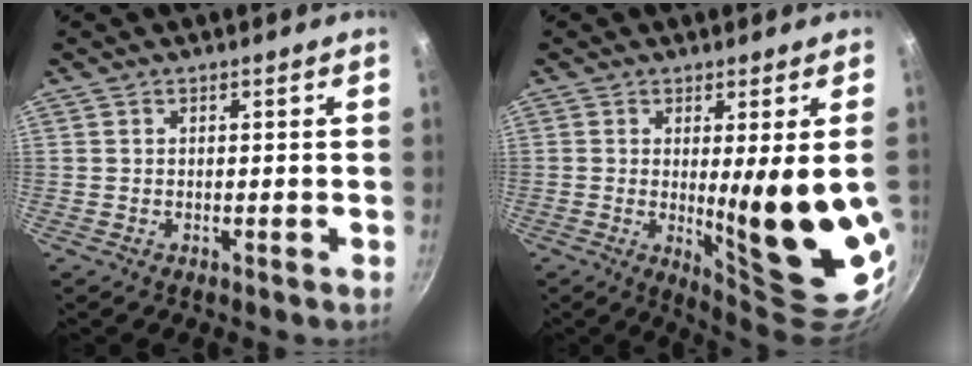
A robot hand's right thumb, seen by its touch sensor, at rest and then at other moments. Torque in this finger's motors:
{"motor_torque": [2.49, 2.52, 1.83, -0.33, 0.41]}